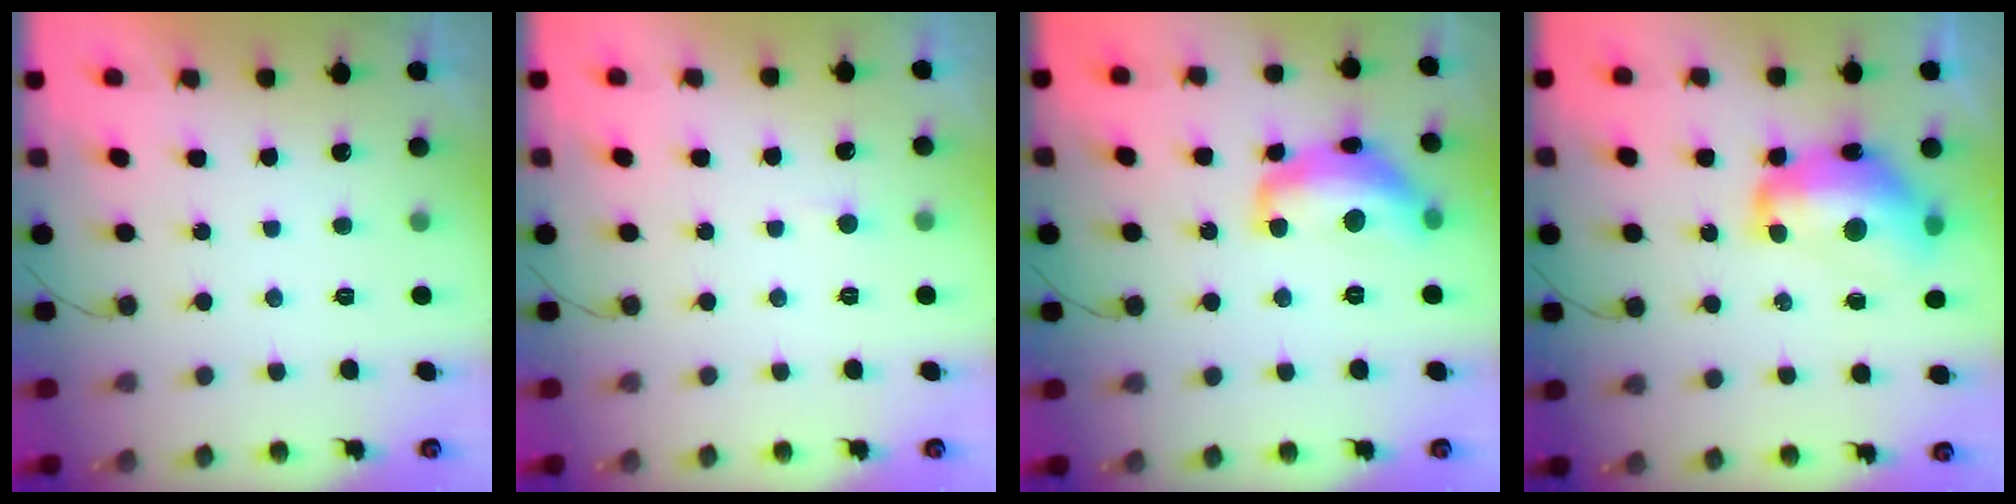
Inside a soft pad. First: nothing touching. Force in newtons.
{"total": 1.6, "press": 1.6, "slide": 0.1}
{"total": 14.0, "press": 13.9, "slide": 1.2}
{"total": 15.2, "press": 15.2, "slide": 1.4}